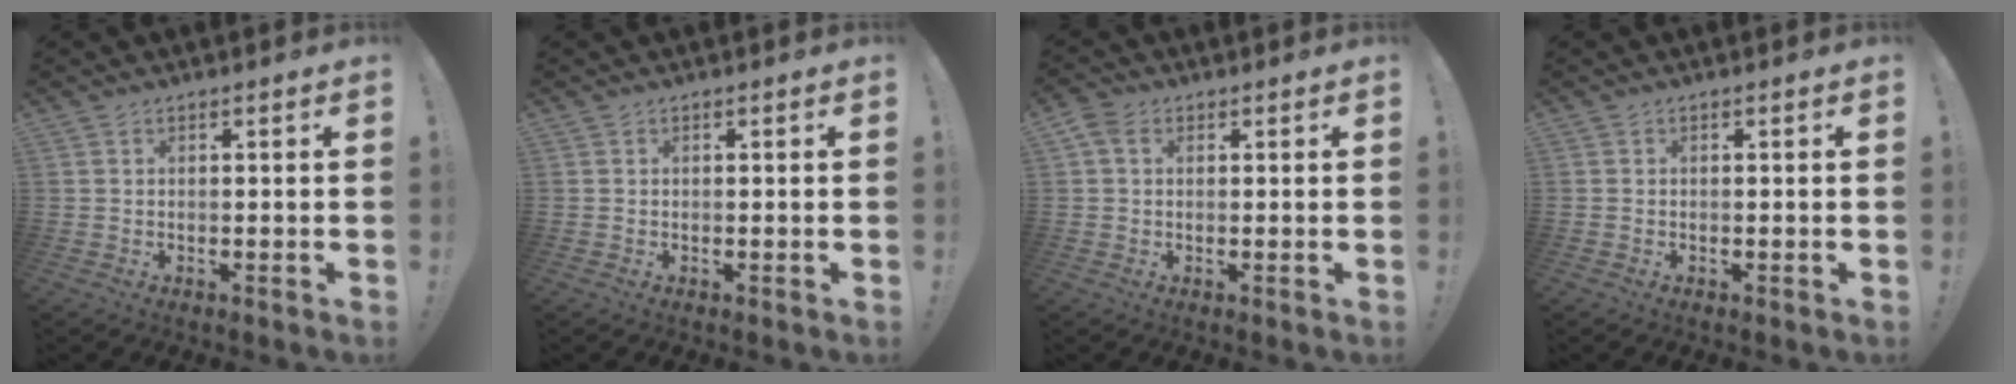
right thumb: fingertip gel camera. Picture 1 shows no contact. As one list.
[{"total": 0.0}, {"total": 3.4, "force": [1.2, 2.5, 2.0], "torque": [-0.037, 0.001, 0.024]}, {"total": 0.0}]